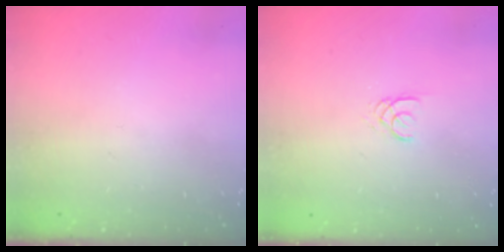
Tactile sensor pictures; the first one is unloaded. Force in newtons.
{"total": 1.7, "press": 1.7, "slide": 0.2}